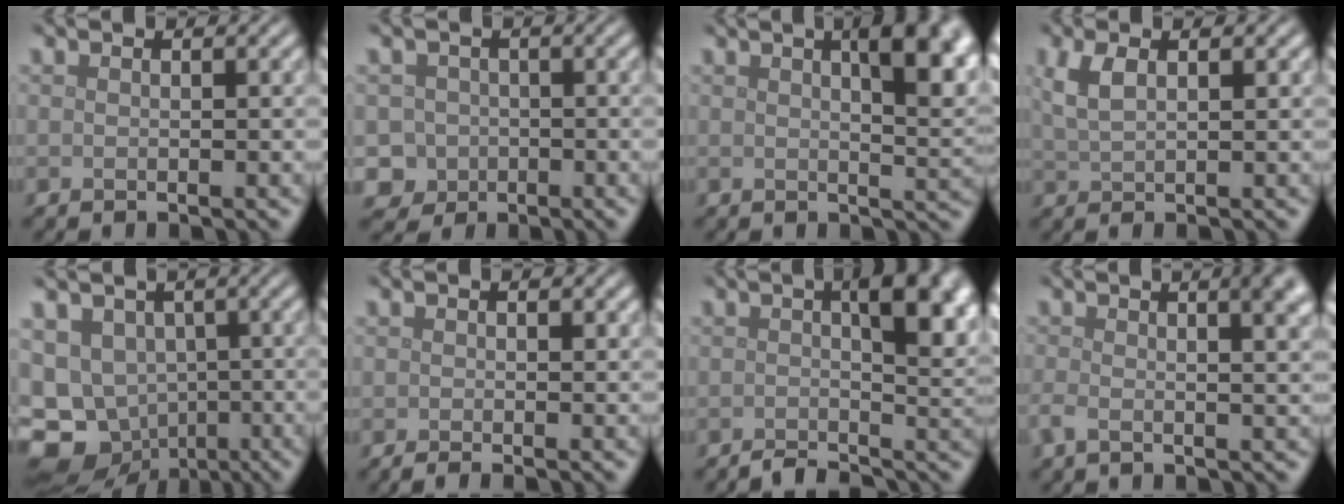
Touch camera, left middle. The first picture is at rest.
{"total": 3.8, "force": [-1.6, 3.4, 0.2], "torque": [0.020, -0.003, -0.035]}
{"total": 8.1, "force": [3.1, 3.1, 6.7], "torque": [-0.059, 0.016, 0.039]}
{"total": 3.0, "force": [1.3, 1.0, 2.5], "torque": [-0.053, 0.004, 0.026]}
{"total": 12.0, "force": [-4.4, 10.0, 4.9], "torque": [-0.099, -0.044, -0.072]}
{"total": 1.8, "force": [-0.3, 0.4, 1.7], "torque": [-0.022, -0.003, -0.006]}
{"total": 6.7, "force": [0.0, 2.4, 6.2], "torque": [-0.075, 0.006, -0.010]}
{"total": 6.6, "force": [1.0, 2.9, 5.8], "torque": [-0.062, 0.015, 0.001]}